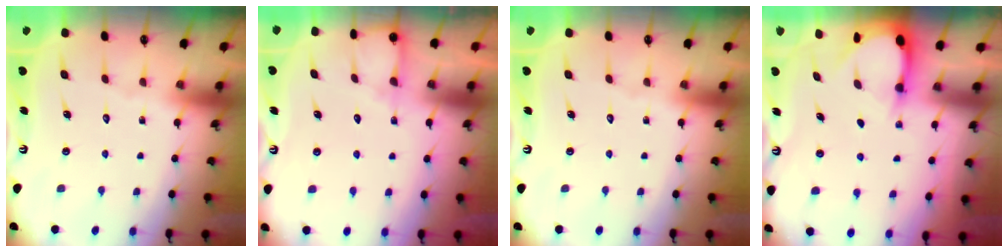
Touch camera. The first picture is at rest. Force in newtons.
{"total": 5.3, "press": 5.3, "slide": 0.5}
{"total": 0.0}
{"total": 2.9, "press": 2.9, "slide": 0.3}